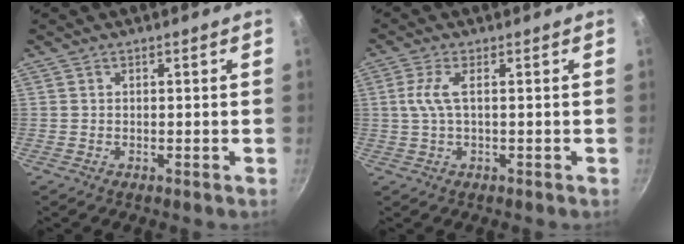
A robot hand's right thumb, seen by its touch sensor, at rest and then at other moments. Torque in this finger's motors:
{"motor_torque": [-0.63, 0.52, 0.49, -0.27, 0.05]}